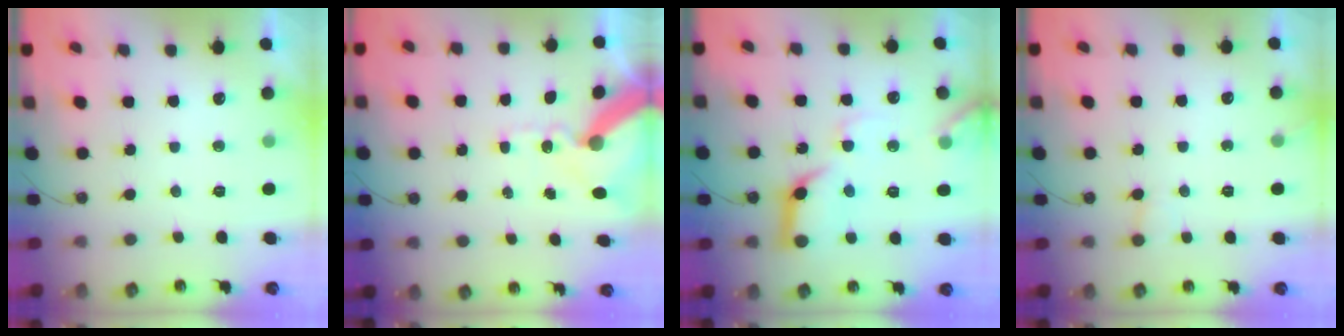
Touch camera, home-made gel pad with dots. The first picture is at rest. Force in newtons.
{"total": 13.5, "press": 13.4, "slide": 1.9}
{"total": 16.1, "press": 16.0, "slide": 1.2}
{"total": 5.3, "press": 5.3, "slide": 0.3}